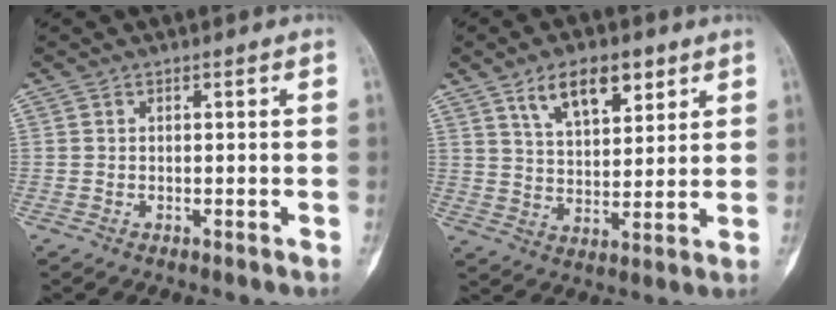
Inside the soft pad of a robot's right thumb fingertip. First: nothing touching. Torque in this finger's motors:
{"motor_torque": [-0.78, 0.96, 0.00, 0.11, 0.06]}